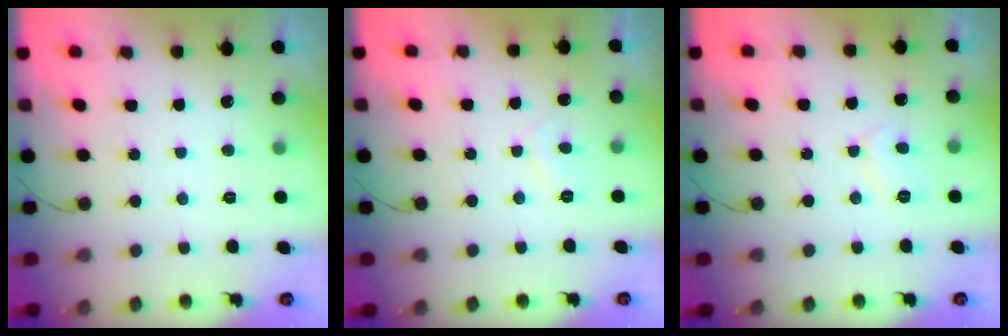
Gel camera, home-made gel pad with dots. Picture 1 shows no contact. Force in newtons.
{"total": 1.8, "press": 1.7, "slide": 0.7}
{"total": 4.8, "press": 4.8, "slide": 0.6}